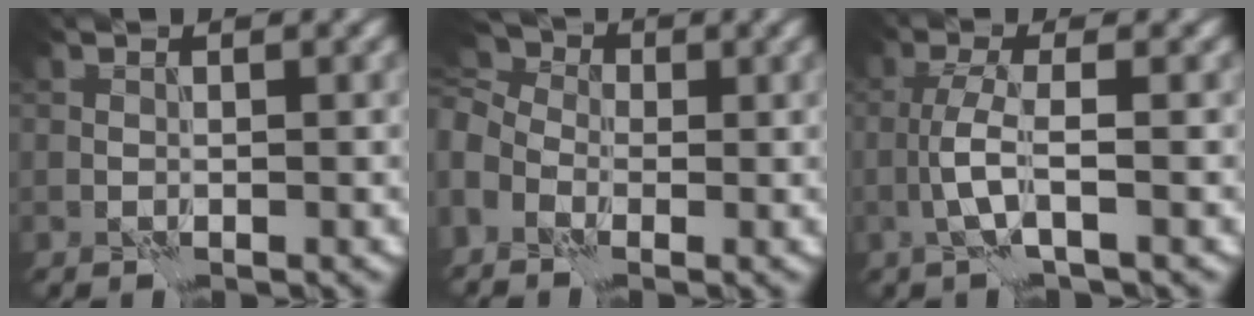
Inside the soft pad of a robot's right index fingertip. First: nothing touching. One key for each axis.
{"total": 7.1, "fx": -2.0, "fy": 5.2, "fz": 4.3, "tx": -0.113, "ty": -0.002, "tz": -0.035}
{"total": 2.9, "fx": -0.6, "fy": 0.6, "fz": 2.8, "tx": -0.065, "ty": 0.004, "tz": -0.016}